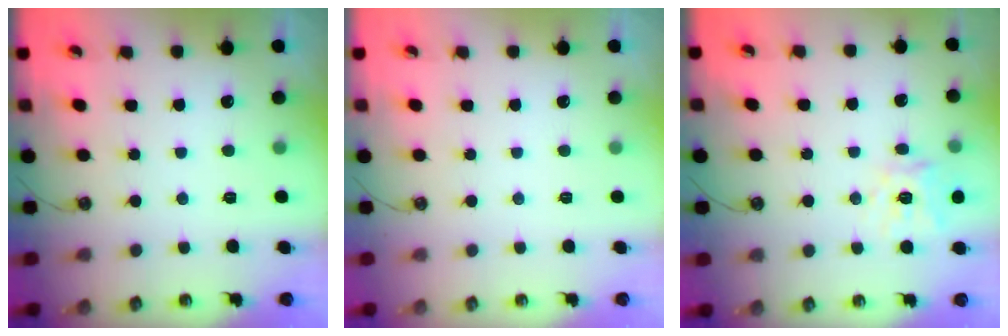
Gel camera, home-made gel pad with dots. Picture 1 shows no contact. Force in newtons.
{"total": 0.0}
{"total": 12.7, "press": 12.6, "slide": 1.5}